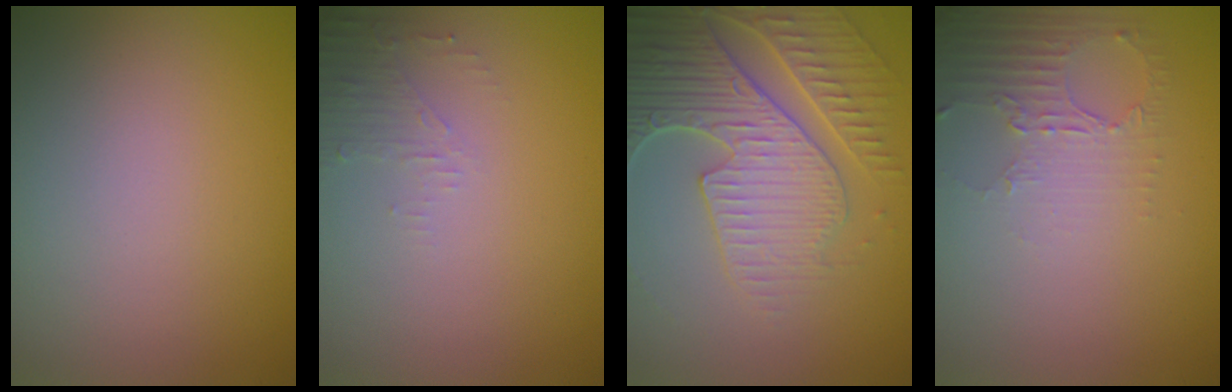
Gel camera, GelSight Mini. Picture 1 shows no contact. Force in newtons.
{"total": 1.6, "press": 1.5, "slide": 0.4}
{"total": 7.0, "press": 5.7, "slide": 4.2}
{"total": 2.5, "press": 1.8, "slide": 1.7}